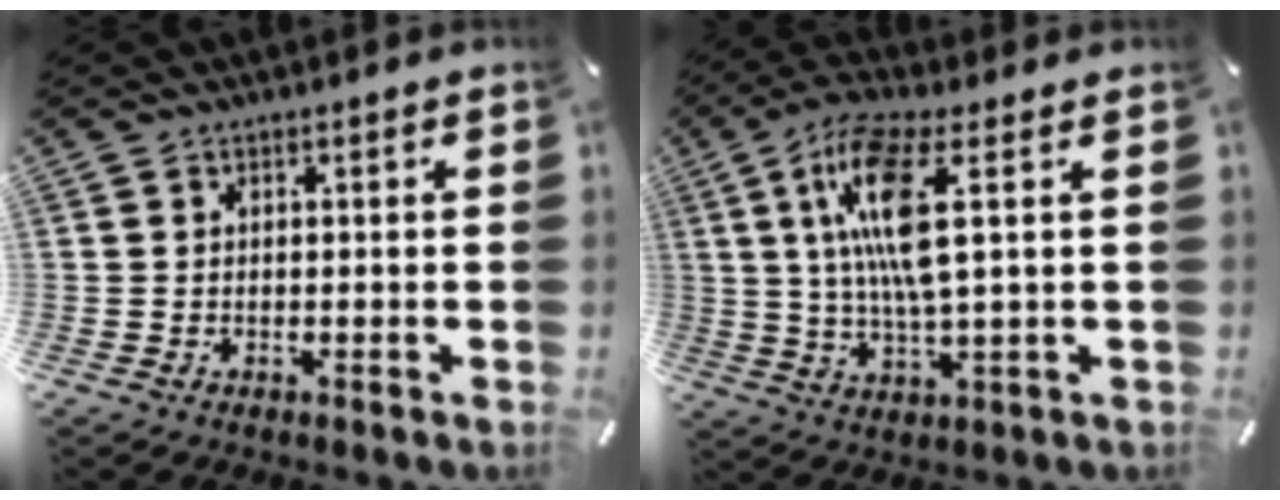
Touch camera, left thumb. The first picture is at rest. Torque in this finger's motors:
{"motor_torque": [1.63, 2.99, 2.07, -0.65, 0.66]}